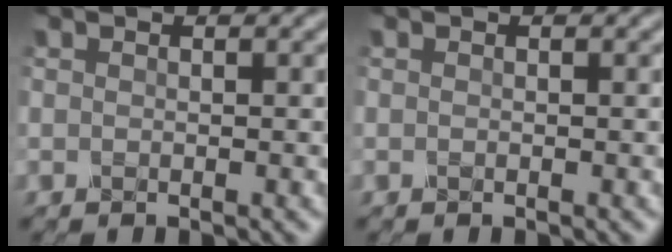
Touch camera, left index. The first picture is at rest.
{"total": 0.0}